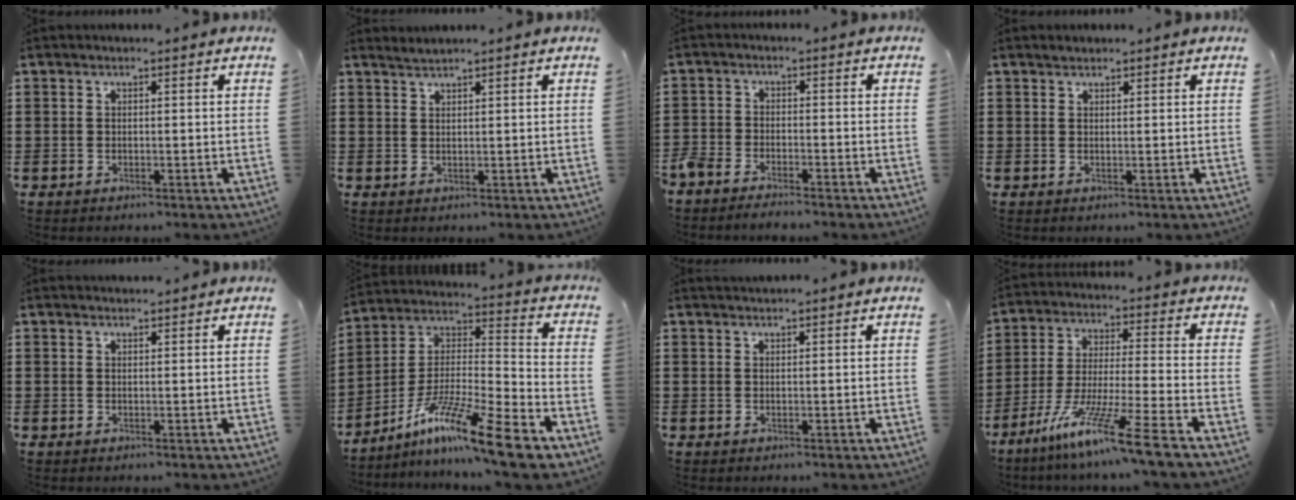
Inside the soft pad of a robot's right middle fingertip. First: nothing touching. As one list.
[{"total": 1.1, "force": [1.1, -0.2, 0.1], "torque": [-0.004, 0.001, 0.021]}, {"total": 3.1, "force": [-3.0, 0.5, 0.3], "torque": [-0.024, -0.003, -0.068]}, {"total": 0.9, "force": [0.8, 0.4, 0.0], "torque": [-0.001, 0.002, 0.016]}, {"total": 1.1, "force": [1.1, 0.0, 0.0], "torque": [-0.002, -0.003, 0.021]}, {"total": 13.6, "force": [-10.2, 0.5, 8.9], "torque": [-0.161, 0.012, -0.195]}, {"total": 0.9, "force": [0.9, 0.1, 0.0], "torque": [-0.002, 0.000, 0.016]}, {"total": 11.4, "force": [-8.4, -0.7, 7.6], "torque": [-0.148, 0.002, -0.168]}]